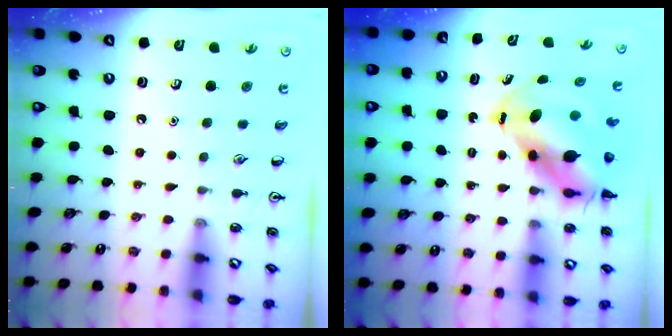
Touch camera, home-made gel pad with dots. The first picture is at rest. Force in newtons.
{"total": 8.7, "press": 8.5, "slide": 1.9}